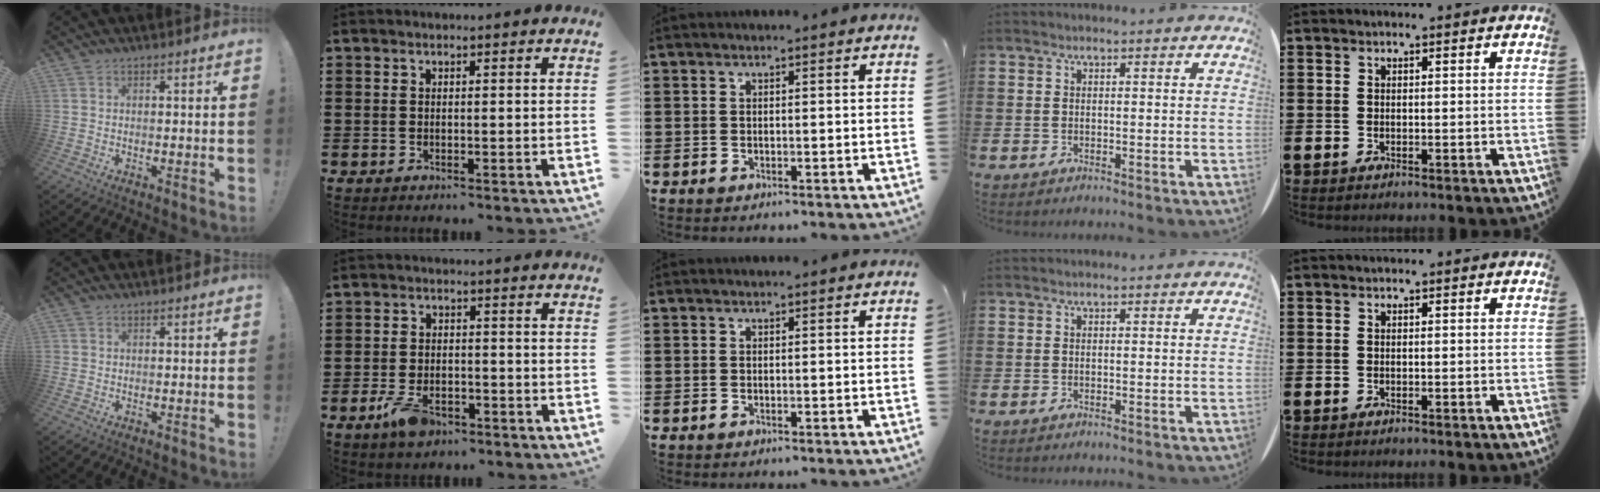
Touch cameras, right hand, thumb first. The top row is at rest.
{"thumb": {"total": 0.7, "force": [0.0, 0.7, 0.2], "torque": [-0.006, 0.003, 0.000]}, "index": {"total": 4.4, "force": [-2.7, 2.3, 2.6], "torque": [-0.062, 0.002, -0.054]}}